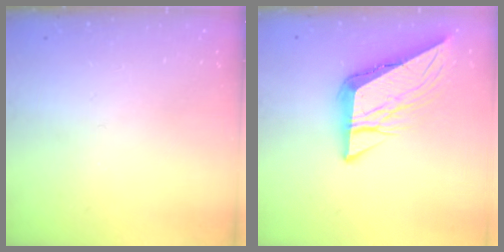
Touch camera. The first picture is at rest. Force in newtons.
{"total": 9.0, "press": 8.9, "slide": 1.0}